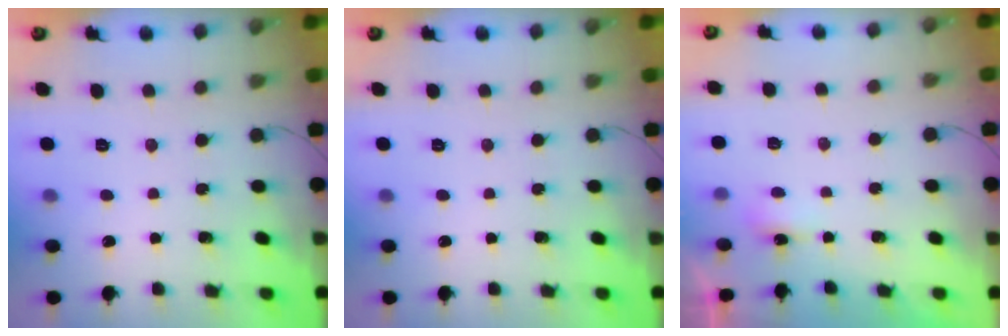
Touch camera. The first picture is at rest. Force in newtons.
{"total": 0.0}
{"total": 2.9, "press": 2.8, "slide": 0.6}